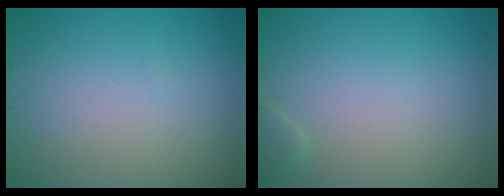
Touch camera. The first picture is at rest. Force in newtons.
{"total": 0.8, "press": 0.8, "slide": 0.1}